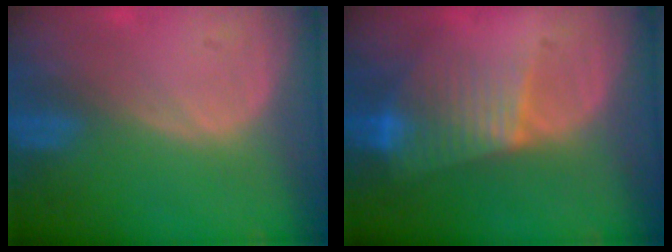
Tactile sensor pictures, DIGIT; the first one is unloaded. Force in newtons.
{"total": 7.8, "press": 6.7, "slide": 4.1}